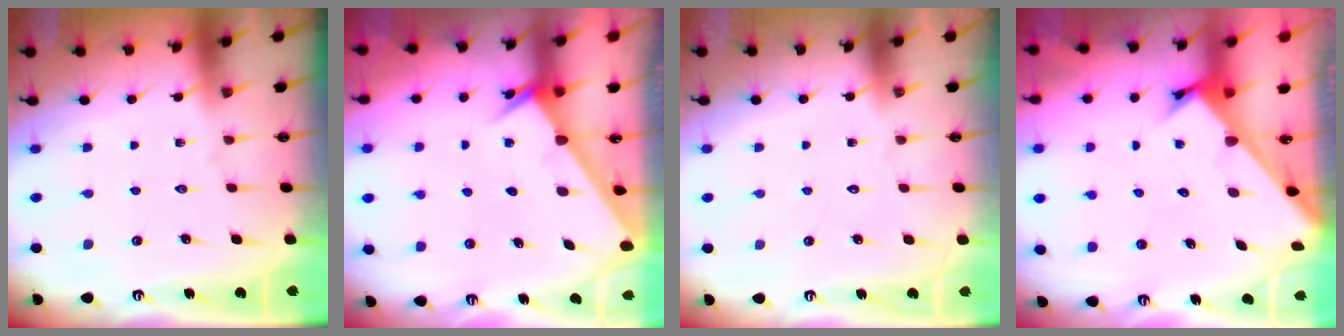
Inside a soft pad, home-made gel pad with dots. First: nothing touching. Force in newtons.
{"total": 1.9, "press": 1.9, "slide": 0.1}
{"total": 1.6, "press": 1.6, "slide": 0.1}
{"total": 2.7, "press": 2.7, "slide": 0.2}